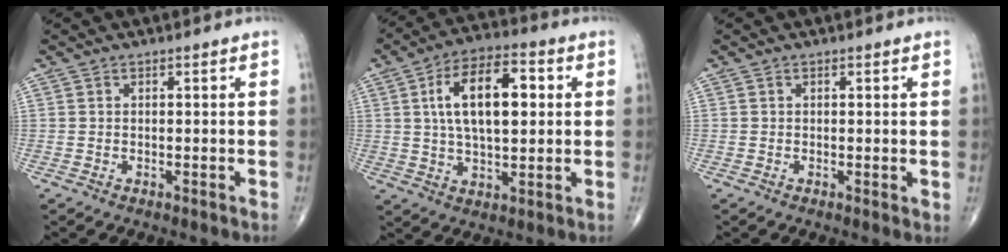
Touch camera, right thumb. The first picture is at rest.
{"total": 15.0, "force": [2.9, 7.3, 12.8], "torque": [-0.204, 0.009, 0.047]}
{"total": 0.8, "force": [0.2, 0.3, 0.8], "torque": [-0.012, -0.004, 0.000]}